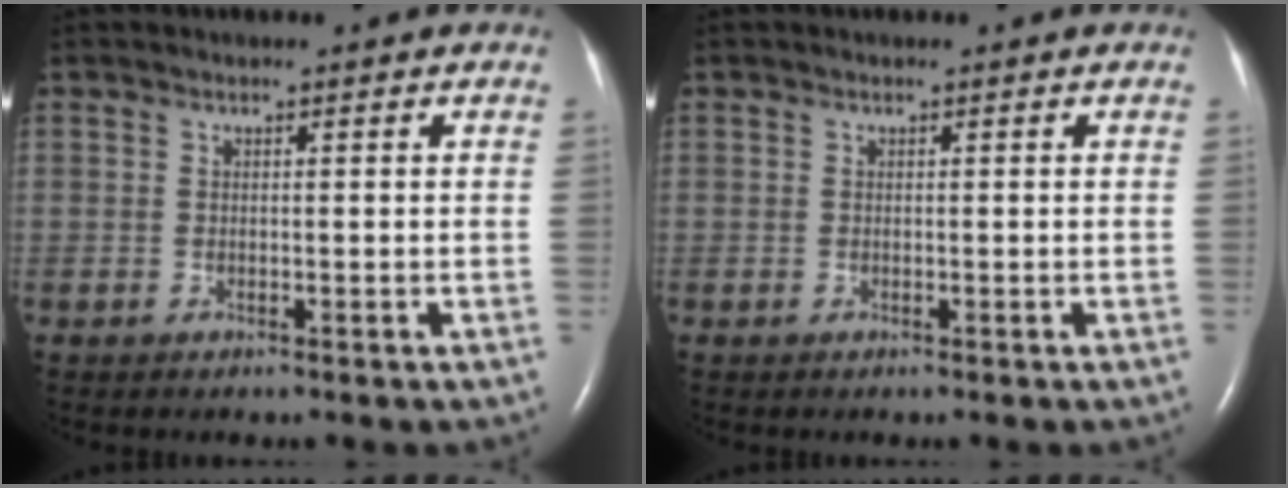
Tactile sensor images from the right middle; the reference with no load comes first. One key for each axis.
{"total": 0.0}